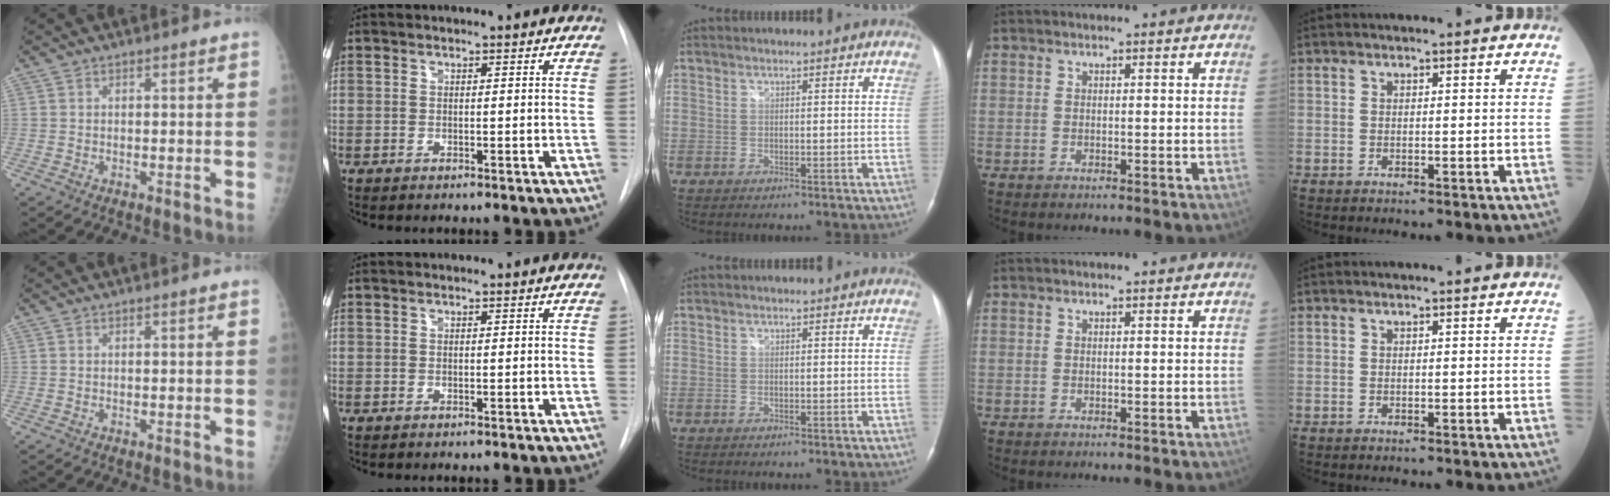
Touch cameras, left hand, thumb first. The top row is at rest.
{}